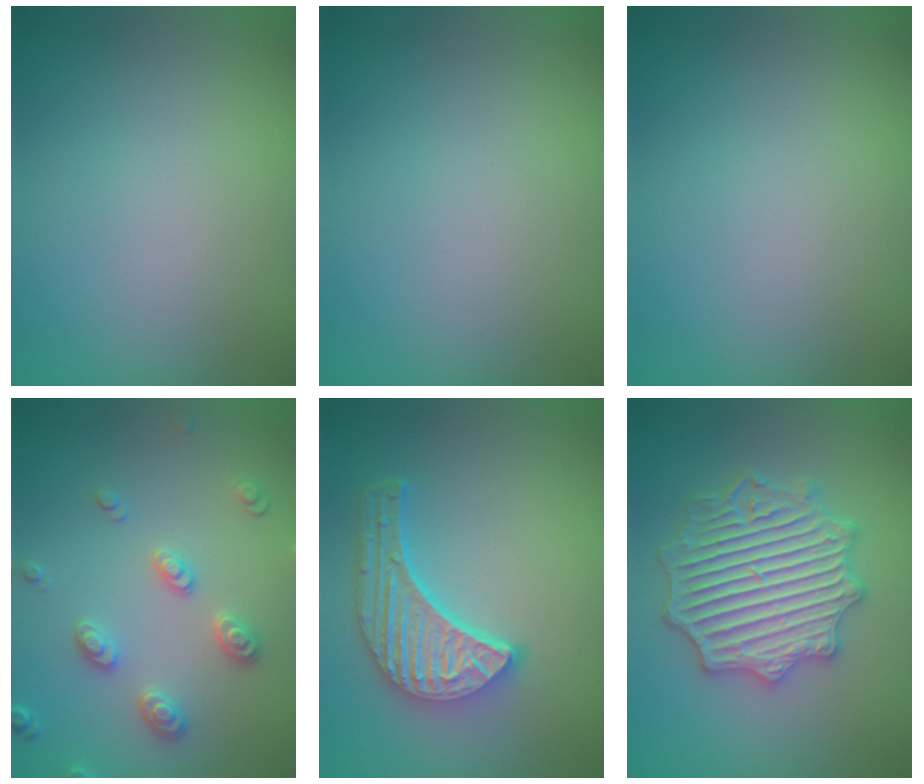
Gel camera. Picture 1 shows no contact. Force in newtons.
{"total": 0.0}
{"total": 0.0}
{"total": 2.8, "press": 2.7, "slide": 0.8}
{"total": 5.7, "press": 4.3, "slide": 3.7}
{"total": 6.7, "press": 6.6, "slide": 1.2}